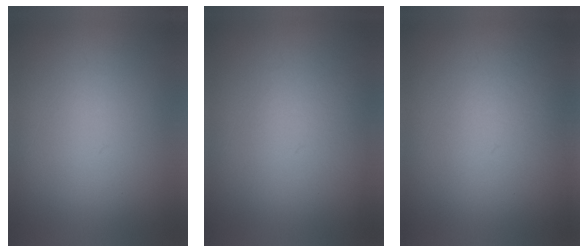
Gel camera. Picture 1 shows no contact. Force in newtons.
{"total": 3.8}
{"total": 4.8}